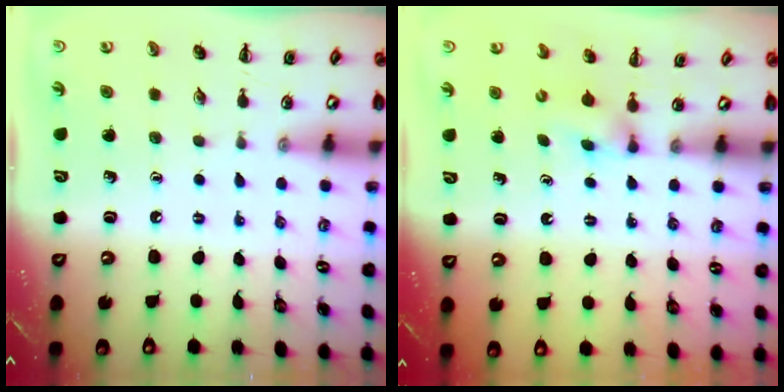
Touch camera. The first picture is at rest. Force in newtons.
{"total": 2.3, "press": 2.1, "slide": 1.0}